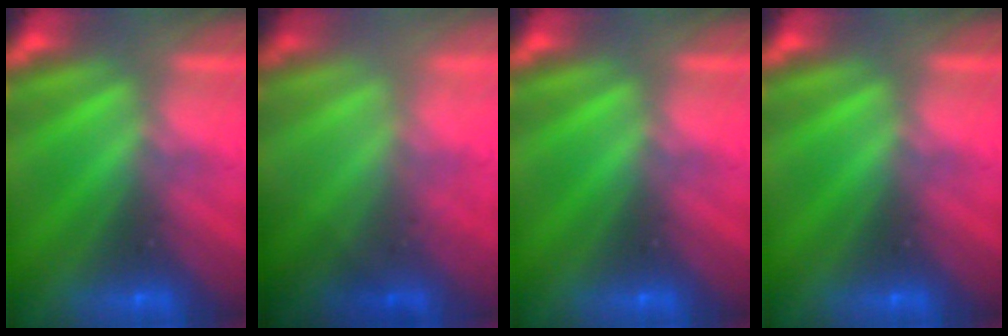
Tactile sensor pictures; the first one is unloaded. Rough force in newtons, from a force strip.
{"total": 1.1}
{"total": 0.0}
{"total": 0.0}